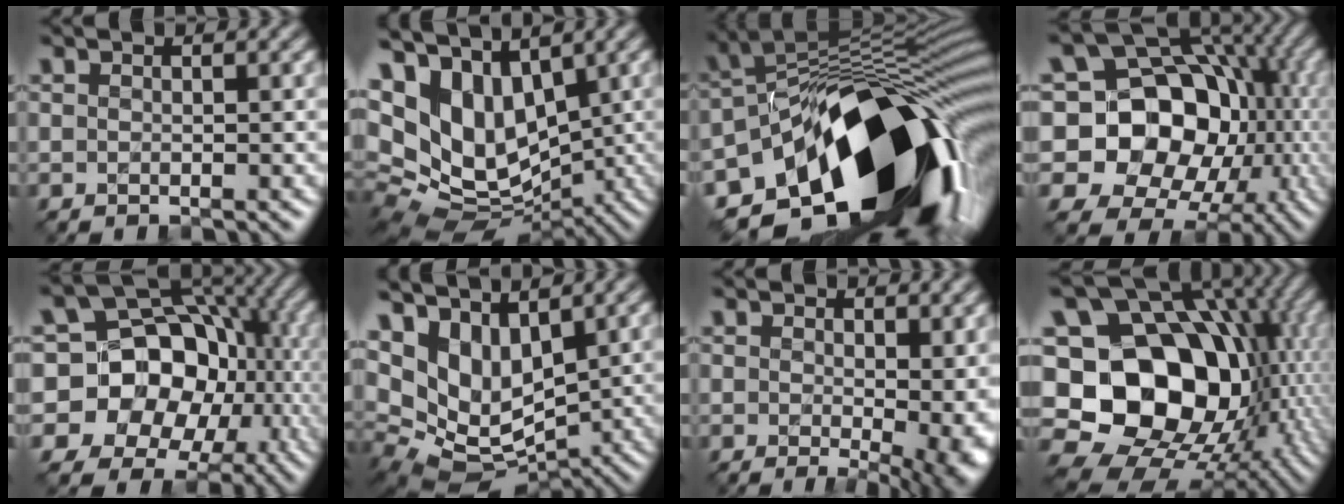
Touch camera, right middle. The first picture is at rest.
{"total": 14.9, "force": [4.4, 10.2, 9.9], "torque": [-0.209, 0.020, 0.106]}
{"total": 19.7, "force": [-8.4, 9.8, 14.9], "torque": [-0.229, -0.024, -0.122]}
{"total": 16.0, "force": [-1.2, 13.9, 7.9], "torque": [-0.105, 0.012, -0.037]}
{"total": 15.8, "force": [-4.1, 14.1, 6.0], "torque": [-0.118, 0.002, -0.070]}
{"total": 9.1, "force": [4.1, 5.8, 5.7], "torque": [-0.119, 0.002, 0.093]}
{"total": 8.4, "force": [-0.6, 3.8, 7.5], "torque": [-0.068, -0.010, 0.002]}
{"total": 19.5, "force": [-1.2, 16.0, 11.2], "torque": [-0.187, -0.001, -0.017]}